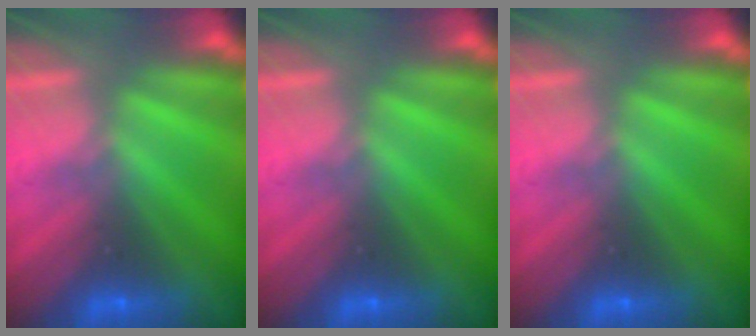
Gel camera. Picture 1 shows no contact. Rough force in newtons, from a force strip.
{"total": 0.0}
{"total": 0.0}